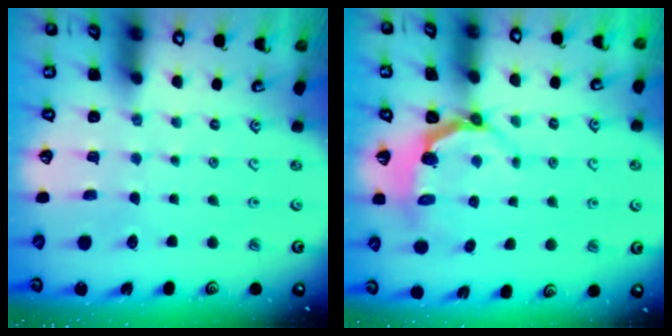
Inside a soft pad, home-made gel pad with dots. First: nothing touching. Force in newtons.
{"total": 4.1, "press": 3.0, "slide": 2.9}